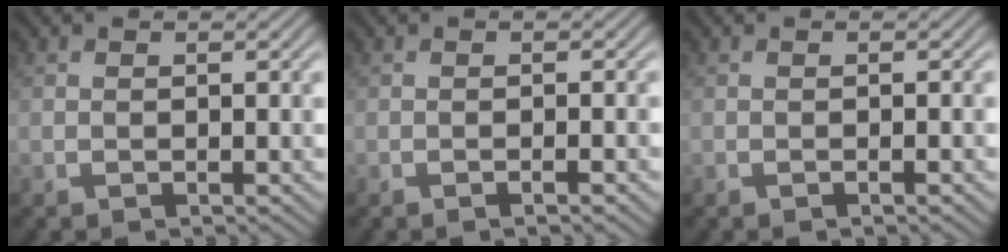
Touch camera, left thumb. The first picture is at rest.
{"total": 1.4, "force": [-0.5, 0.1, 1.3], "torque": [-0.015, 0.003, -0.012]}
{"total": 0.7, "force": [-0.3, 0.0, 0.7], "torque": [-0.010, 0.000, -0.007]}